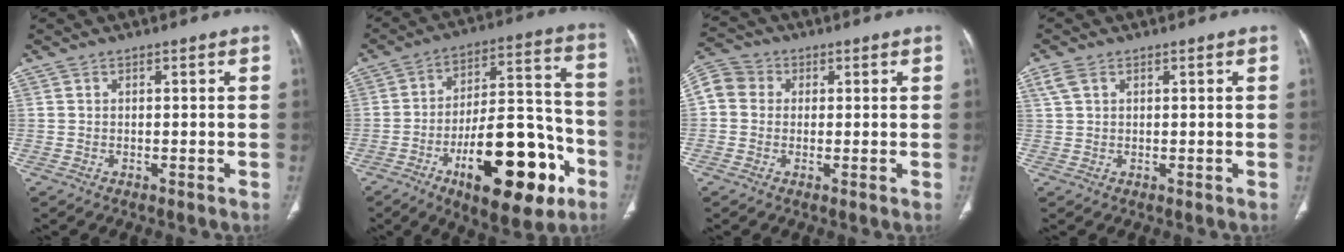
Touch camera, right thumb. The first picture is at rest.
{"total": 23.7, "force": [-10.3, 9.8, 18.9], "torque": [-0.266, 0.063, -0.147]}
{"total": 7.6, "force": [1.1, 6.8, 3.2], "torque": [-0.057, 0.020, 0.013]}
{"total": 2.8, "force": [1.4, 1.6, 1.8], "torque": [-0.047, 0.008, 0.036]}